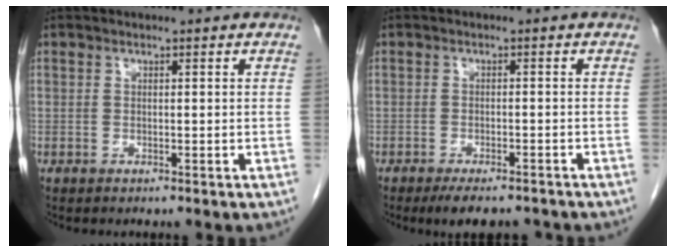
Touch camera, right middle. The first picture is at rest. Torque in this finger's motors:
{"motor_torque": [0.03, -0.03, 0.00, 0.02]}